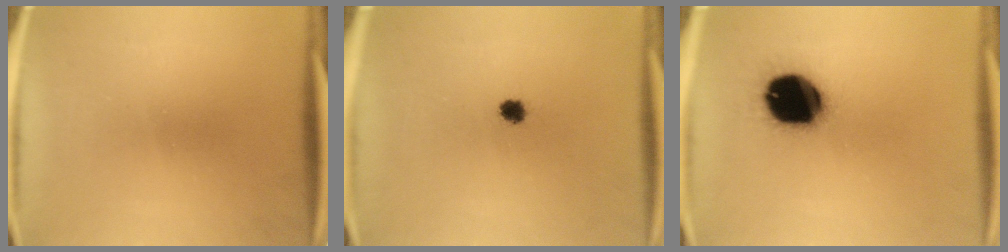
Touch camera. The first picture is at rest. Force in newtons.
{"total": 2.4}
{"total": 19.8}